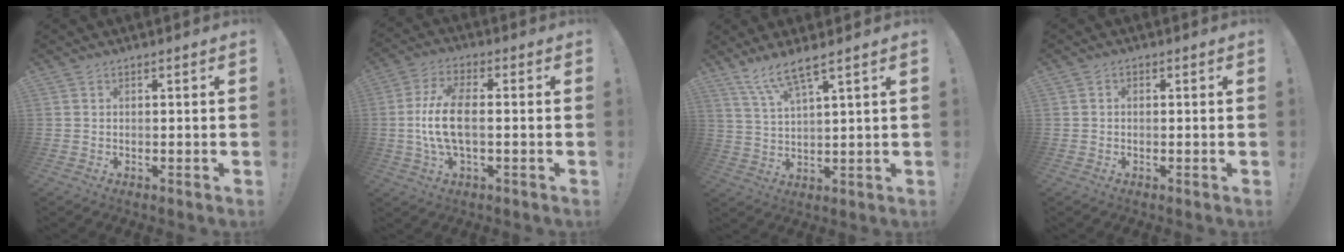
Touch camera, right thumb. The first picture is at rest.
{"total": 10.8, "force": [-0.7, 4.6, 9.7], "torque": [-0.202, 0.001, -0.013]}
{"total": 7.8, "force": [6.0, 1.0, 4.8], "torque": [-0.102, -0.025, 0.108]}
{"total": 0.8, "force": [-0.4, 0.6, 0.4], "torque": [-0.014, 0.006, -0.007]}